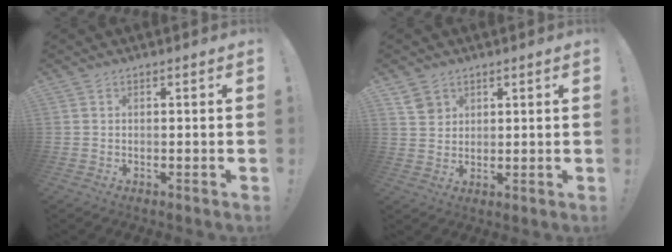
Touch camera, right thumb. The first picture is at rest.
{"total": 4.5, "force": [2.8, 3.3, 1.0], "torque": [-0.009, -0.013, 0.051]}